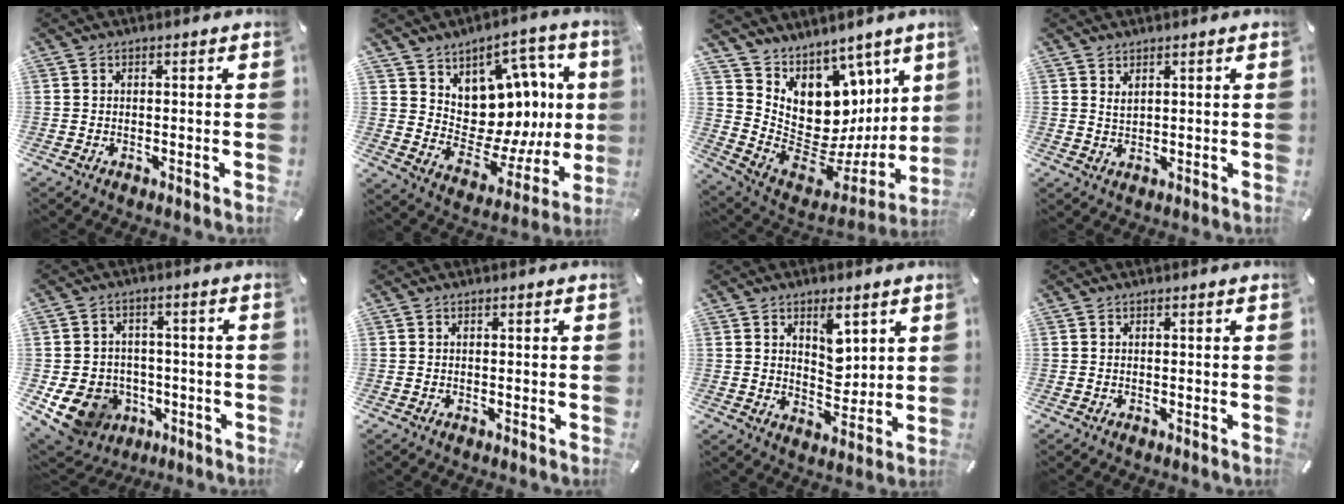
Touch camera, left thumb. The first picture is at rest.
{"total": 11.3, "force": [4.0, 9.2, 5.3], "torque": [-0.059, -0.080, 0.077]}
{"total": 11.5, "force": [3.5, 10.0, 4.5], "torque": [-0.047, -0.099, 0.086]}
{"total": 1.8, "force": [1.4, 0.7, 0.9], "torque": [-0.019, -0.001, 0.026]}
{"total": 11.3, "force": [-3.7, 9.7, 4.5], "torque": [-0.105, 0.018, -0.061]}
{"total": 0.0}
{"total": 7.1, "force": [3.6, 4.7, 4.0], "torque": [-0.037, -0.019, 0.057]}
{"total": 0.0}